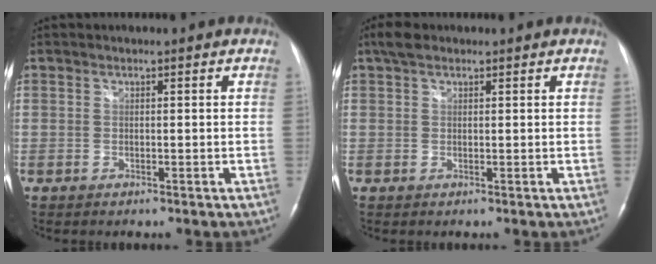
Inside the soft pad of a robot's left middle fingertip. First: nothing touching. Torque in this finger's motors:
{"motor_torque": [0.27, -0.23, -0.11, 0.03]}